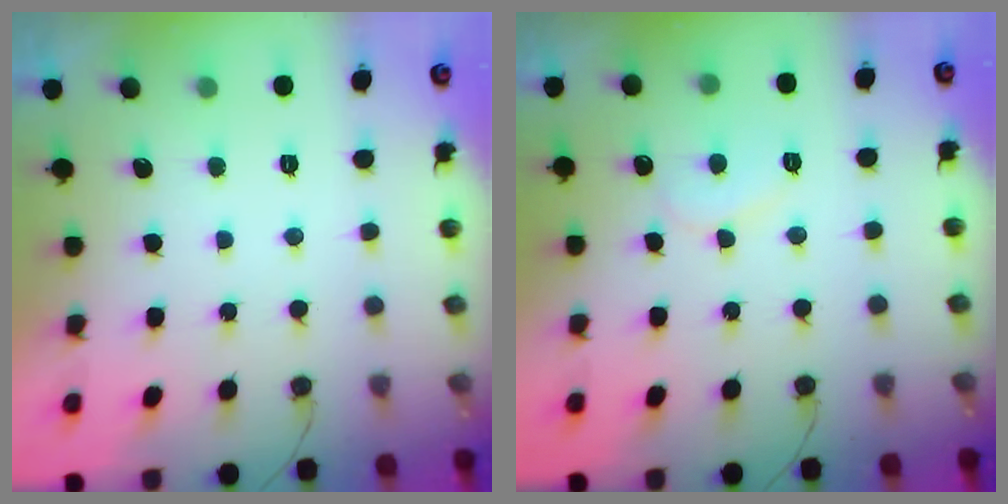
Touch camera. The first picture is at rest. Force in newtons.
{"total": 6.9, "press": 6.9, "slide": 0.2}